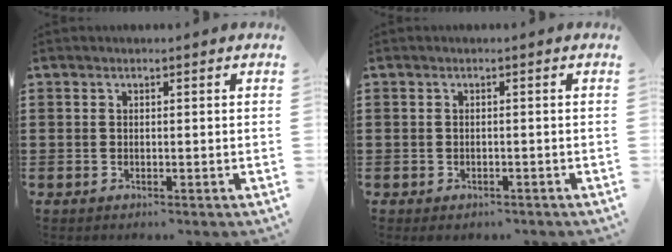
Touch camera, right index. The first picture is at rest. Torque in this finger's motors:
{"motor_torque": [1.15, 0.99, 0.07, 0.00]}